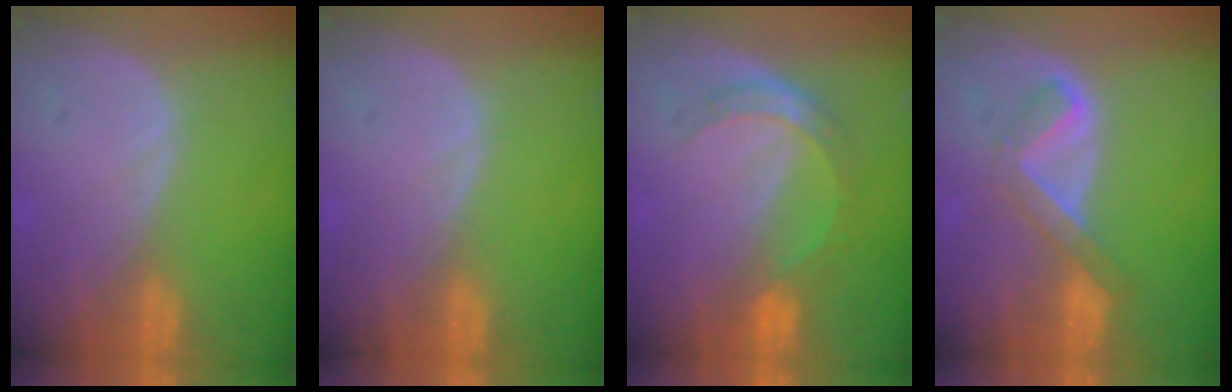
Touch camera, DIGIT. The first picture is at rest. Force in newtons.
{"total": 0.0}
{"total": 5.3, "press": 4.8, "slide": 2.2}
{"total": 5.2, "press": 4.5, "slide": 2.6}